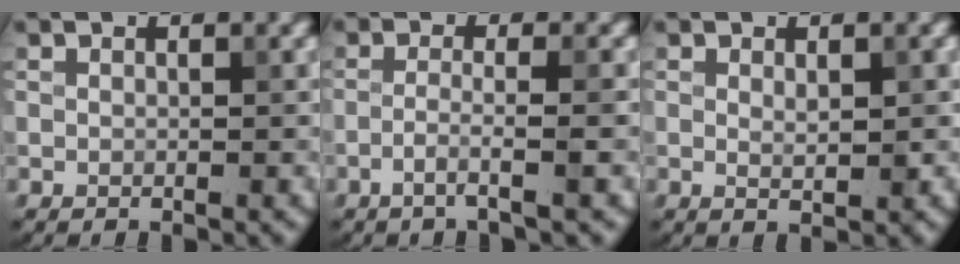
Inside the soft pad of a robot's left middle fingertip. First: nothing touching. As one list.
[{"total": 2.5, "force": [-1.2, 0.2, 2.2], "torque": [-0.030, 0.007, -0.037]}, {"total": 1.5, "force": [0.3, 0.4, 1.4], "torque": [-0.020, -0.003, 0.006]}]